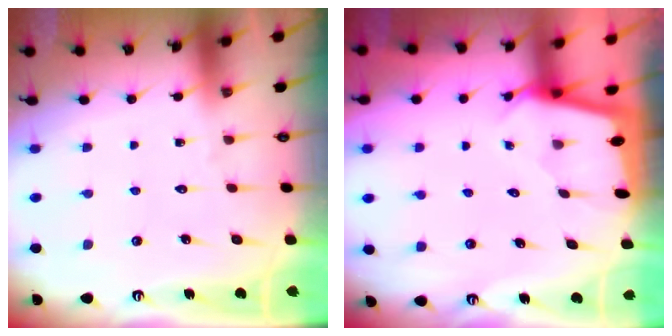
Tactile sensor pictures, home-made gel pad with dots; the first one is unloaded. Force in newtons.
{"total": 1.6, "press": 1.6, "slide": 0.2}